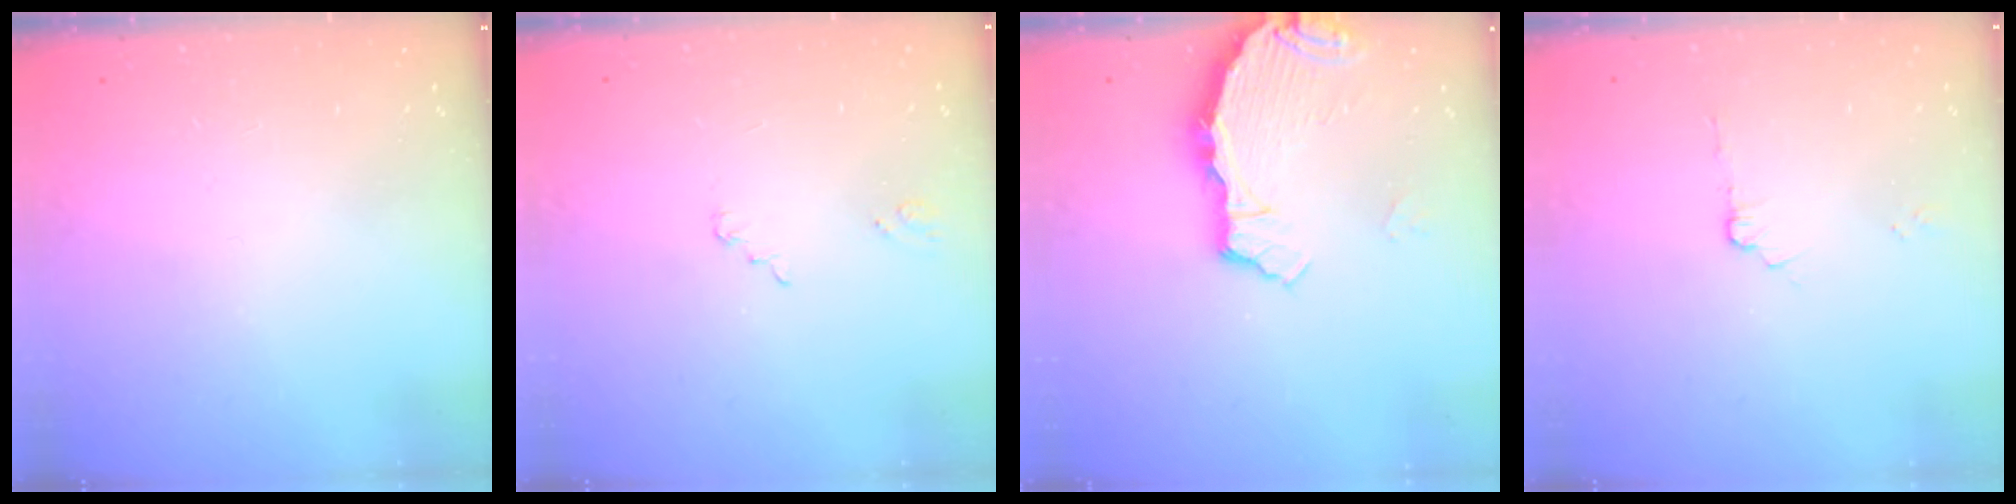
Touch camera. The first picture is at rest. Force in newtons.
{"total": 2.2, "press": 2.2, "slide": 0.2}
{"total": 3.4, "press": 3.3, "slide": 0.4}
{"total": 3.6, "press": 3.5, "slide": 0.4}